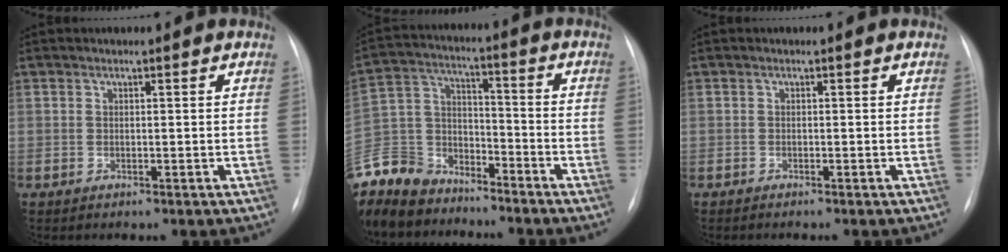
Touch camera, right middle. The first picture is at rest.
{"total": 12.9, "force": [-11.7, 5.3, 1.4], "torque": [-0.044, 0.024, -0.227]}
{"total": 0.6, "force": [-0.5, -0.1, 0.3], "torque": [-0.008, -0.003, -0.009]}